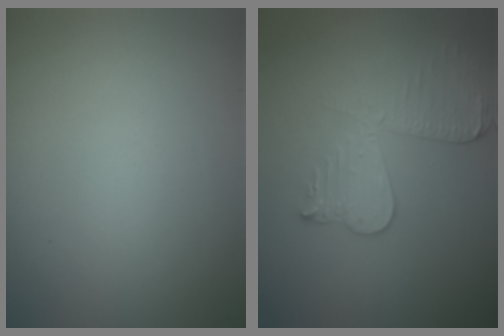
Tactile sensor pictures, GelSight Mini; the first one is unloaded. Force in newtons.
{"total": 3.4, "press": 3.3, "slide": 0.8}